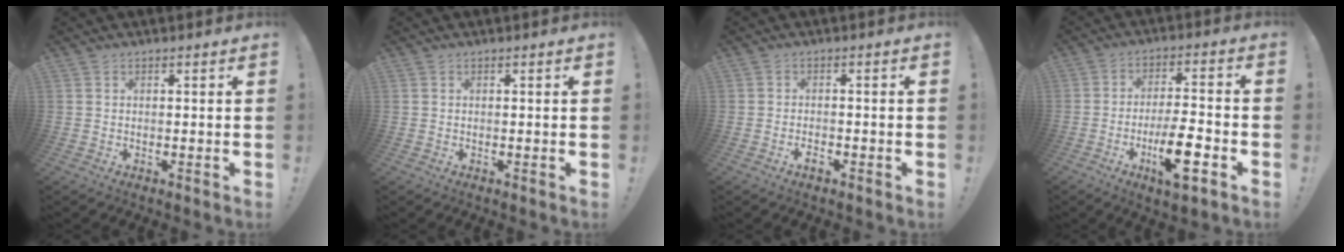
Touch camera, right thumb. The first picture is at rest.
{"total": 0.0}
{"total": 2.2, "force": [-1.9, 0.6, 0.9], "torque": [-0.016, 0.009, -0.031]}
{"total": 12.3, "force": [-5.5, 3.8, 10.3], "torque": [-0.181, 0.017, -0.093]}